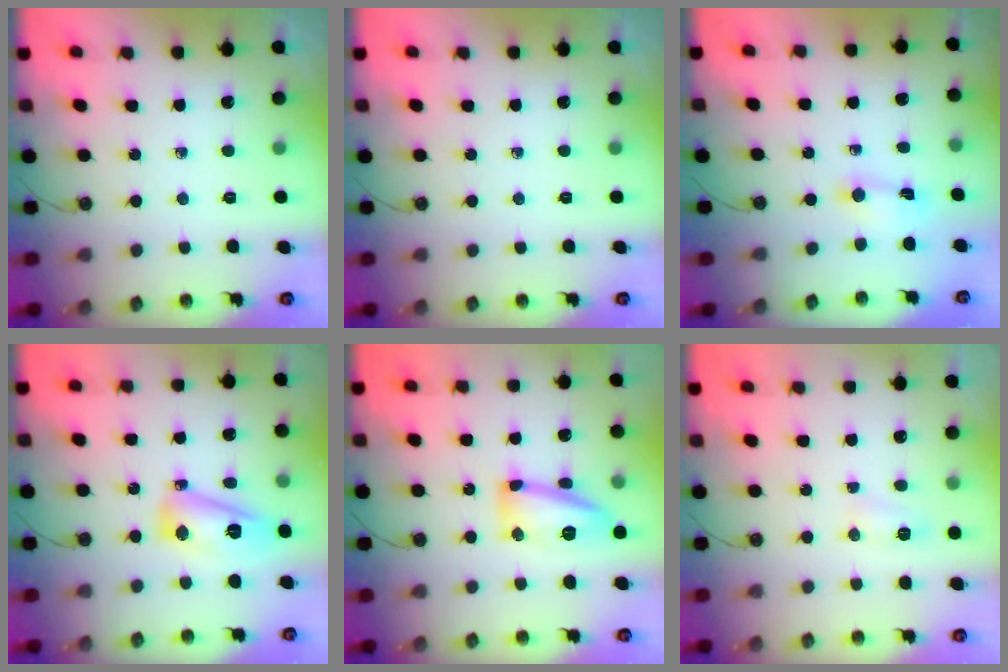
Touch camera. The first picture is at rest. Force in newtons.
{"total": 0.0}
{"total": 1.5, "press": 1.5, "slide": 0.2}
{"total": 12.9, "press": 12.8, "slide": 1.2}
{"total": 13.7, "press": 13.7, "slide": 1.1}
{"total": 6.5, "press": 6.5, "slide": 0.7}